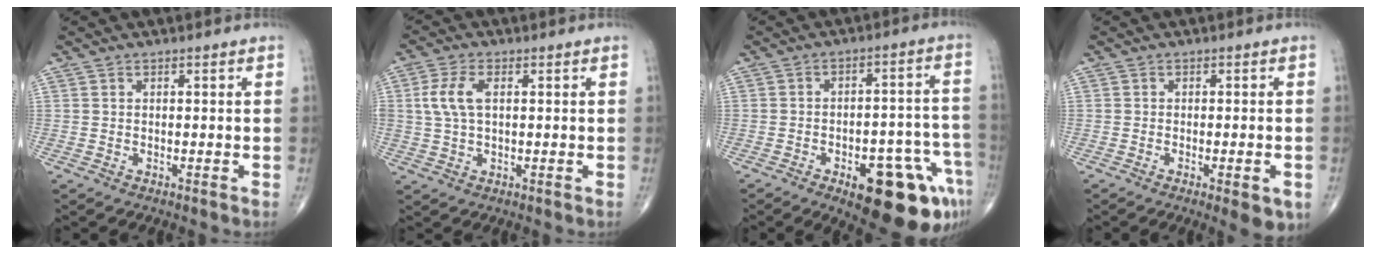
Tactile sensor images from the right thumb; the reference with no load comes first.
{"total": 6.1, "force": [1.1, 3.2, 5.1], "torque": [-0.120, 0.008, 0.022]}
{"total": 18.9, "force": [-9.5, 7.6, 14.6], "torque": [-0.122, 0.060, -0.112]}
{"total": 5.2, "force": [-2.1, 1.4, 4.6], "torque": [-0.056, -0.002, -0.023]}